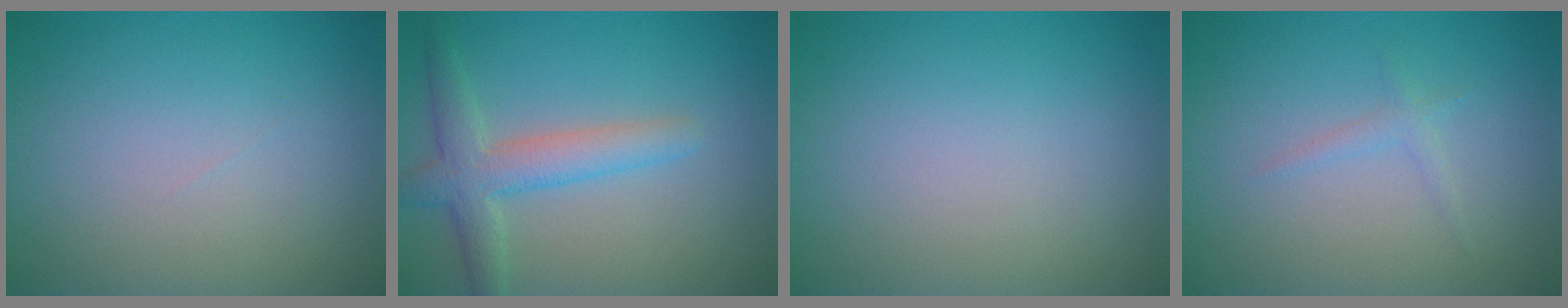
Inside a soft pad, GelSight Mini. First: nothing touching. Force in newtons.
{"total": 4.0, "press": 4.0, "slide": 0.1}
{"total": 0.0}
{"total": 0.9, "press": 0.9, "slide": 0.1}